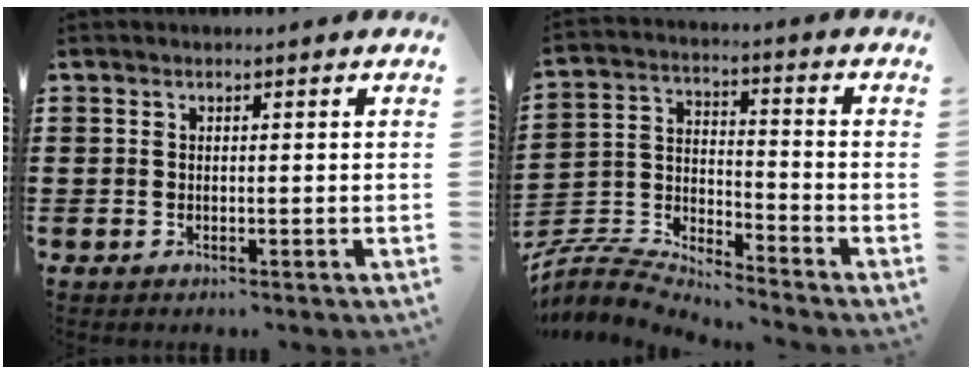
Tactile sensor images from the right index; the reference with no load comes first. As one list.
[{"total": 5.3, "force": [-5.2, 0.6, 0.7], "torque": [-0.041, -0.012, -0.114]}]